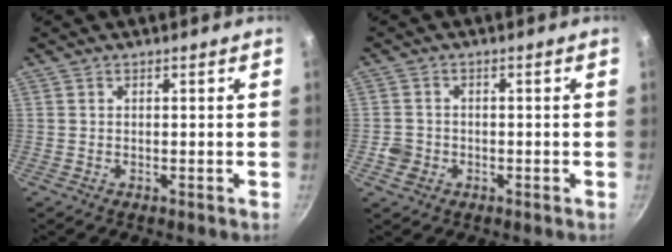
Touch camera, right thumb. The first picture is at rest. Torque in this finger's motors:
{"motor_torque": [0.63, -0.04, 0.42, 0.09, -0.01]}